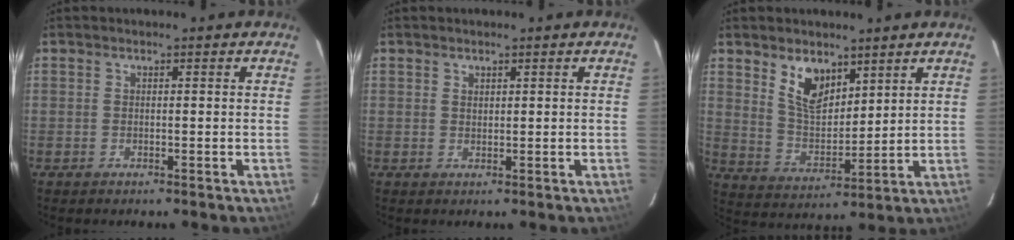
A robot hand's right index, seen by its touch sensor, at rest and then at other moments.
{"total": 0.8, "force": [0.6, 0.5, 0.2], "torque": [-0.002, 0.001, 0.012]}
{"total": 8.7, "force": [5.3, 4.6, 5.2], "torque": [-0.089, 0.003, 0.110]}